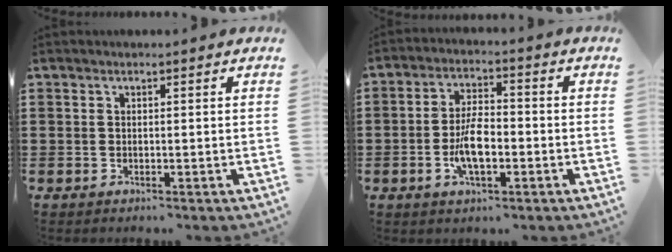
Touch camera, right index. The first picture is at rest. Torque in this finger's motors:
{"motor_torque": [1.89, 0.25, 0.73, 0.18]}